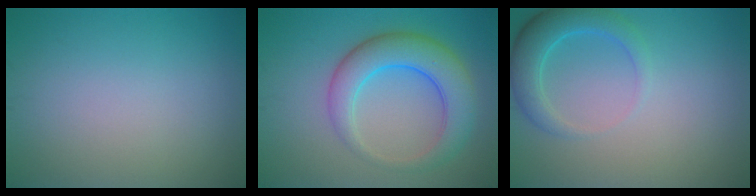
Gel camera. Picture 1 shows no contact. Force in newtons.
{"total": 6.3, "press": 6.3, "slide": 0.1}
{"total": 3.7, "press": 3.7, "slide": 0.2}